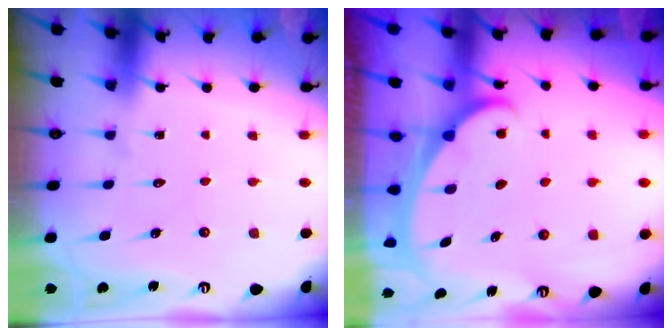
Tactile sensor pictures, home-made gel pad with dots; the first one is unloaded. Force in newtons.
{"total": 2.2, "press": 2.2, "slide": 0.3}